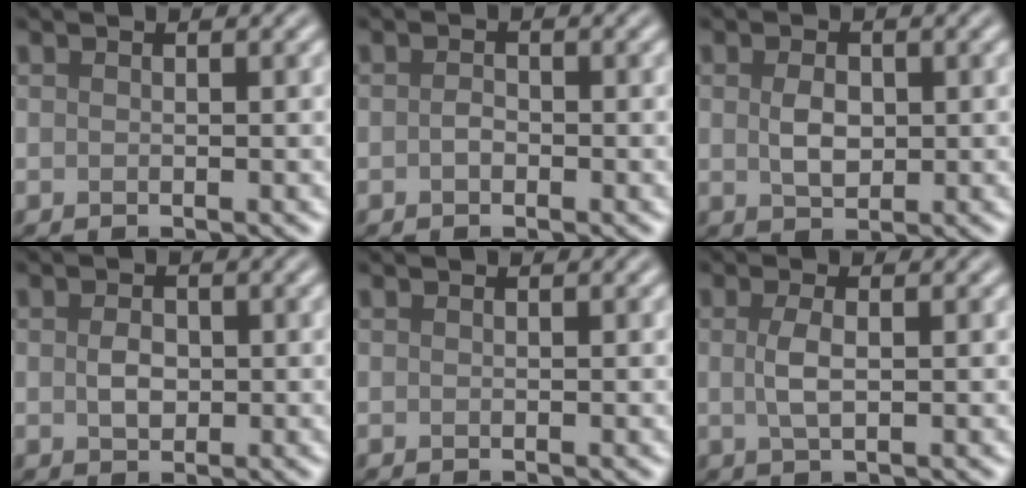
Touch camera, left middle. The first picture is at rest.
{"total": 0.9, "force": [-0.3, 0.6, 0.6], "torque": [-0.018, 0.001, -0.009]}
{"total": 2.5, "force": [0.1, 1.7, 1.9], "torque": [-0.044, 0.000, 0.005]}
{"total": 1.9, "force": [0.0, 1.4, 1.4], "torque": [-0.031, -0.001, 0.000]}
{"total": 0.0}
{"total": 2.0, "force": [0.1, 0.7, 1.9], "torque": [-0.047, 0.003, 0.002]}